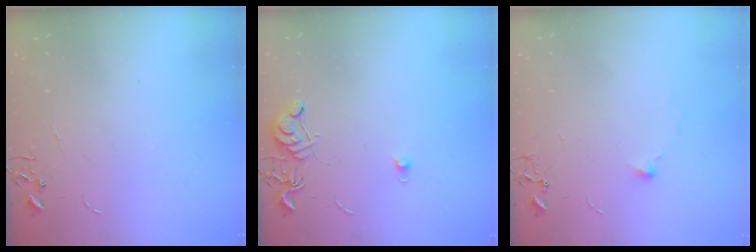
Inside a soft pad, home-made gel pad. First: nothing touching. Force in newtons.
{"total": 7.8, "press": 7.8, "slide": 0.7}
{"total": 5.5, "press": 5.5, "slide": 0.8}